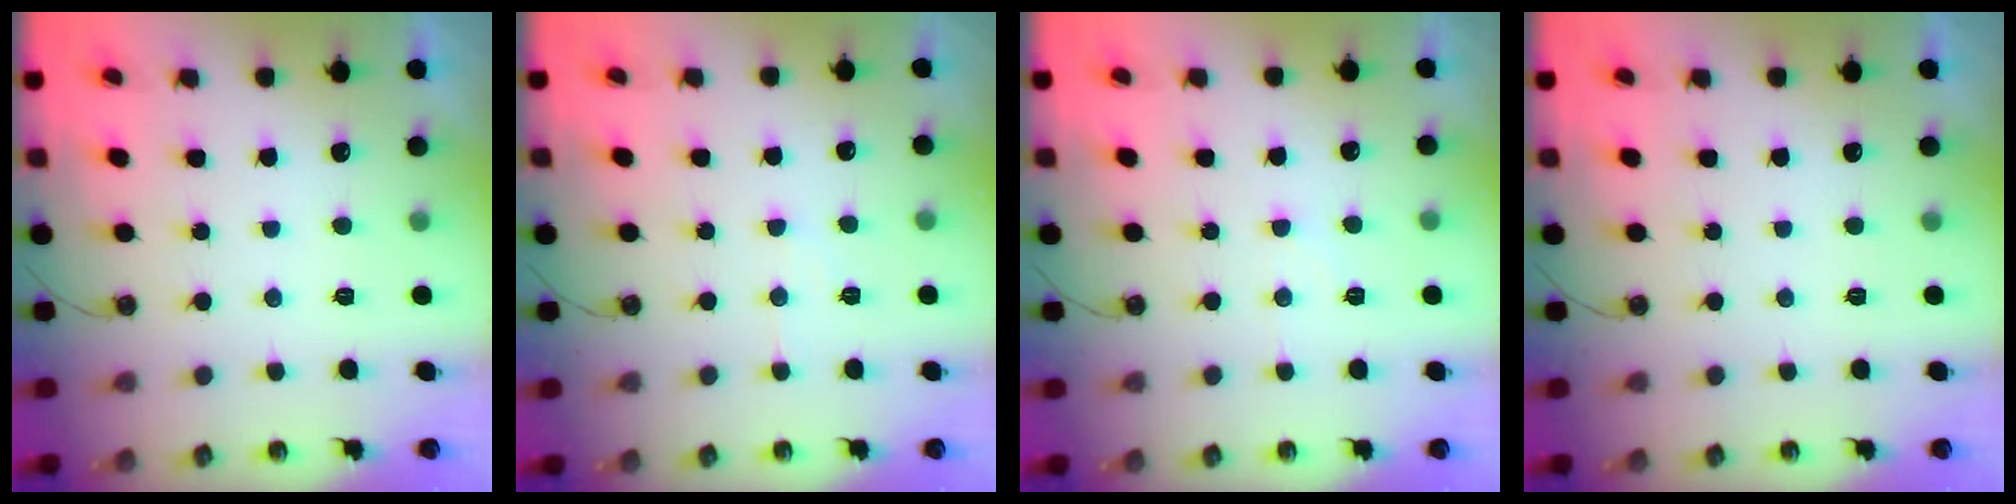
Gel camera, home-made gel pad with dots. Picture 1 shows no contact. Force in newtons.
{"total": 5.6, "press": 5.6, "slide": 0.7}
{"total": 5.3, "press": 5.3, "slide": 0.8}
{"total": 0.0}